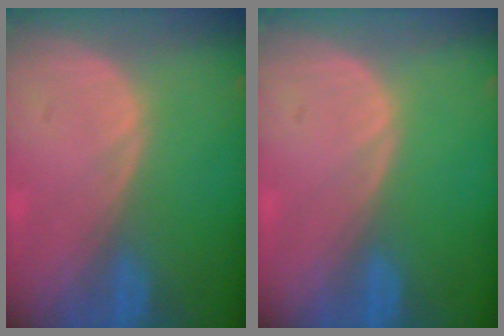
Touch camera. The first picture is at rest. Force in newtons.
{"total": 0.0}